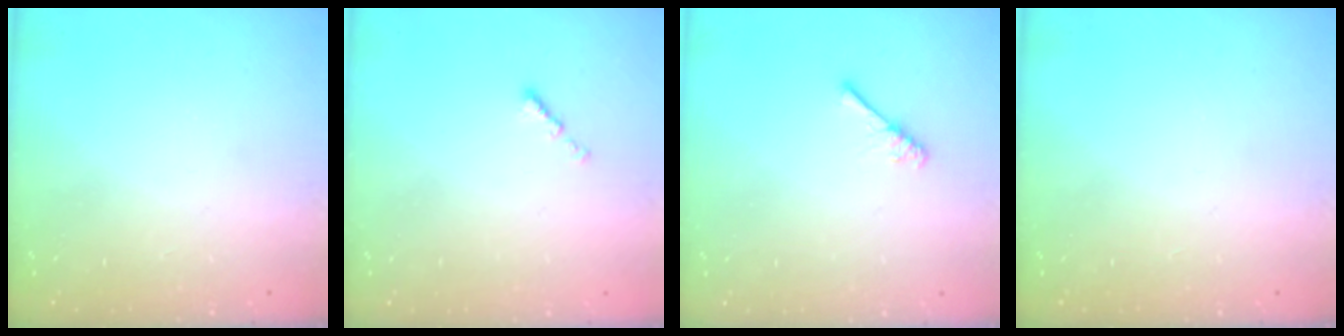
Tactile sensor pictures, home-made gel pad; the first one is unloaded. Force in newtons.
{"total": 0.0}
{"total": 3.2, "press": 3.1, "slide": 0.5}
{"total": 0.0}